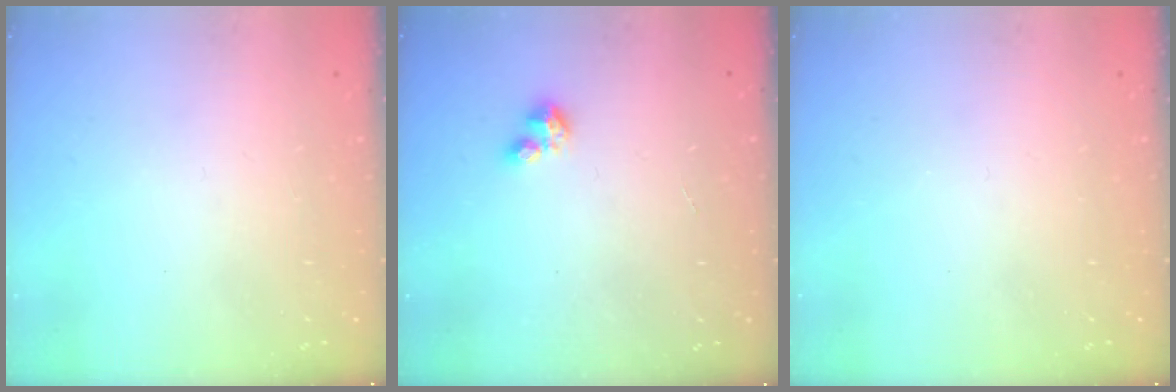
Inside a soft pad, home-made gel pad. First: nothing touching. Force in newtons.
{"total": 1.8, "press": 1.7, "slide": 0.3}
{"total": 0.0}